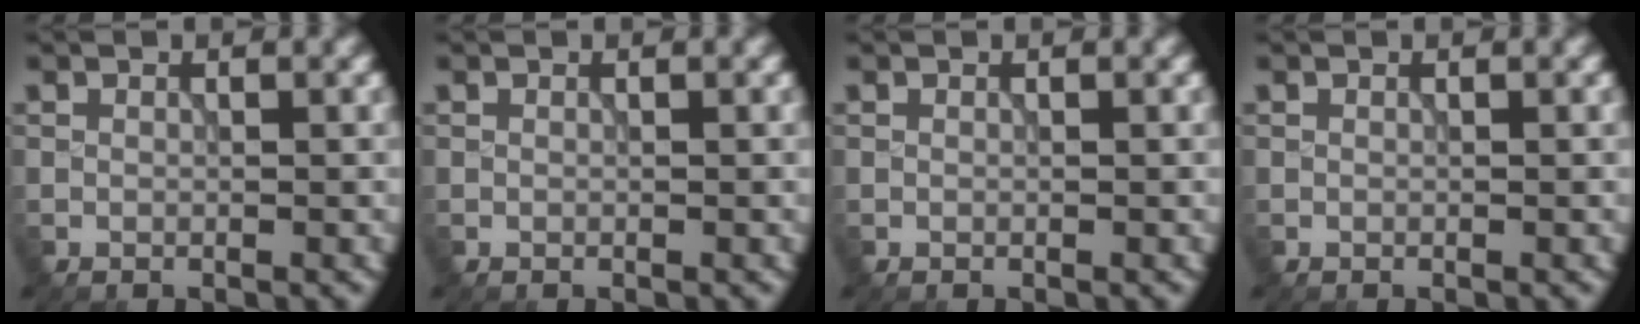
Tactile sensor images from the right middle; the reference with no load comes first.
{"total": 0.0}
{"total": 0.0}
{"total": 0.0}